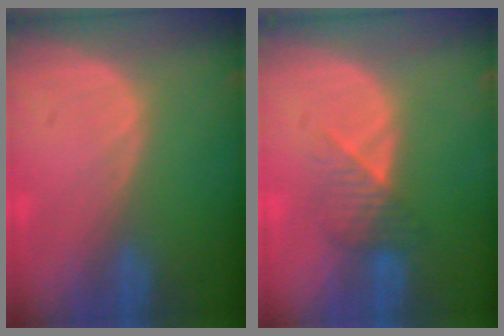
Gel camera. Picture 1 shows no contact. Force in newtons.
{"total": 3.7, "press": 3.4, "slide": 1.3}